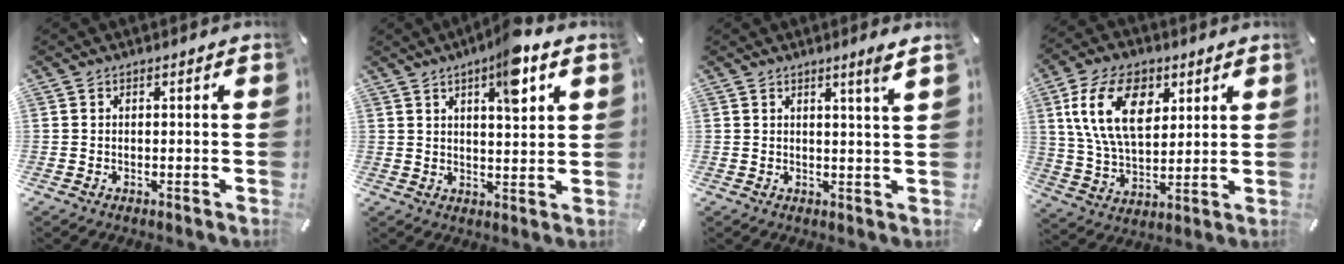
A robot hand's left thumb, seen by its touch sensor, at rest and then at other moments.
{"total": 8.7, "force": [4.8, 2.3, 6.9], "torque": [-0.104, -0.019, 0.076]}
{"total": 3.8, "force": [2.4, -0.5, 2.8], "torque": [-0.042, -0.019, 0.037]}
{"total": 15.6, "force": [6.1, 9.6, 10.7], "torque": [-0.224, 0.002, 0.107]}